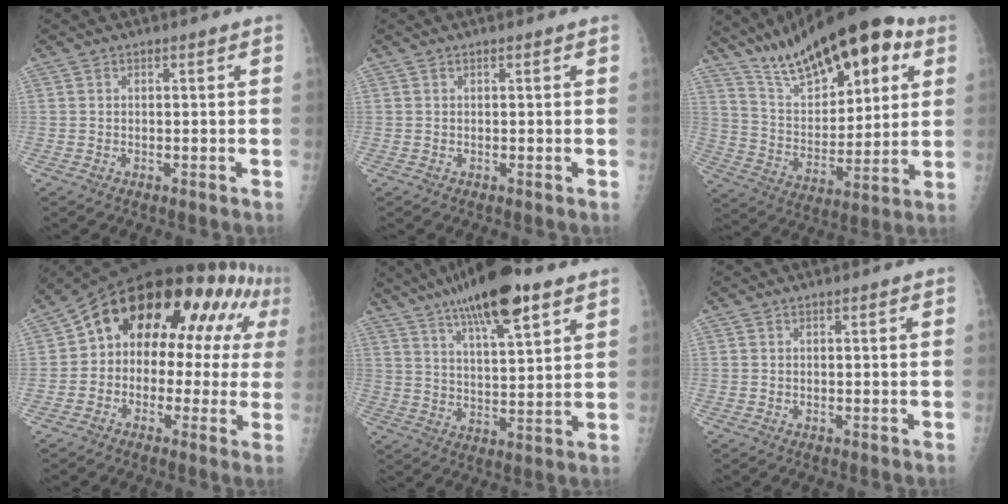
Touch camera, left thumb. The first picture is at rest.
{"total": 0.0}
{"total": 23.5, "force": [13.7, 9.5, 16.6], "torque": [-0.226, -0.035, 0.235]}
{"total": 19.1, "force": [3.9, 12.9, 13.4], "torque": [-0.131, 0.053, 0.046]}
{"total": 17.6, "force": [10.9, 4.7, 13.0], "torque": [-0.203, -0.031, 0.181]}
{"total": 0.0}